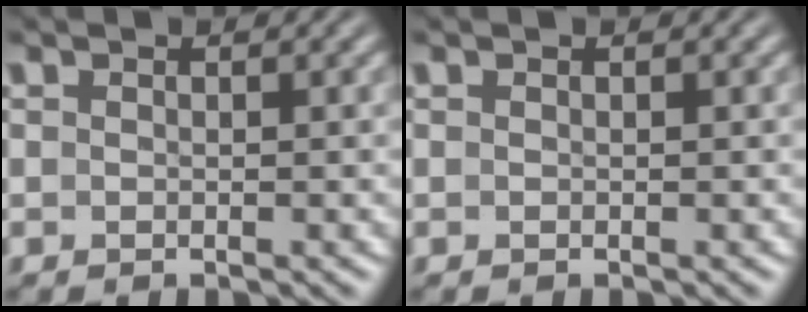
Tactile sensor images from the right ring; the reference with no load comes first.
{"total": 0.0}